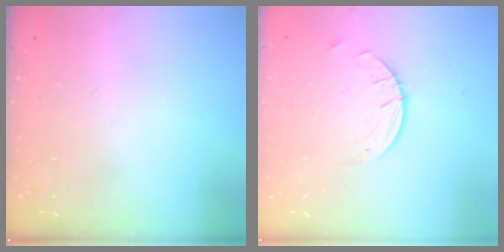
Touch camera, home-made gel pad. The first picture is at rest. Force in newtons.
{"total": 2.7, "press": 2.7, "slide": 0.3}